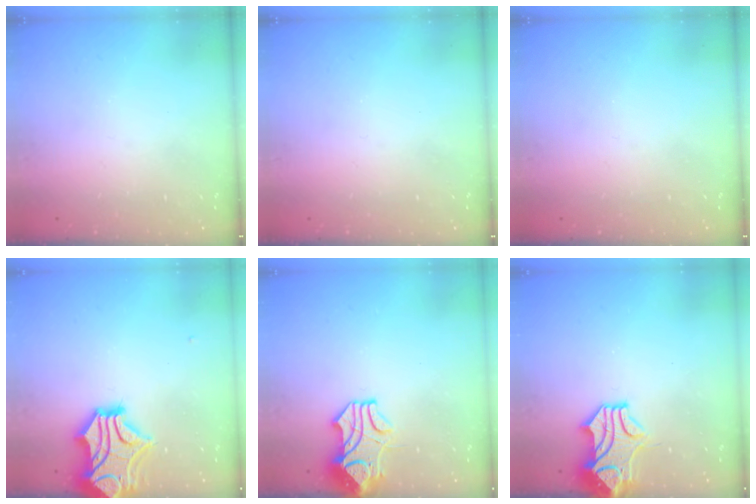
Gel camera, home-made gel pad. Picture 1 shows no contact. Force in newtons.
{"total": 0.0}
{"total": 0.0}
{"total": 8.7, "press": 8.4, "slide": 2.3}
{"total": 2.2, "press": 1.9, "slide": 1.1}
{"total": 1.0, "press": 0.2, "slide": 1.0}